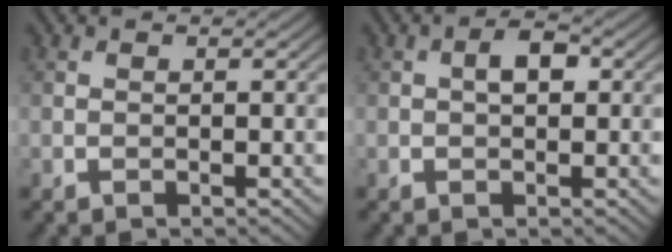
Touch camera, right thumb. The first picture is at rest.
{"total": 2.4, "force": [0.3, 1.2, 2.0], "torque": [-0.032, 0.006, 0.000]}